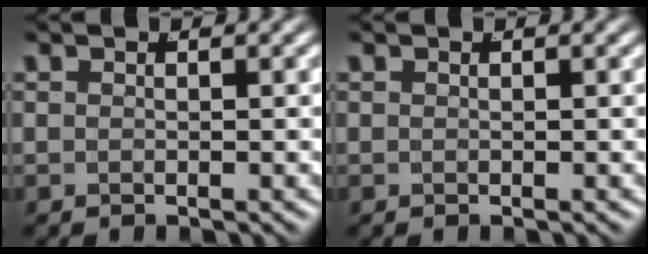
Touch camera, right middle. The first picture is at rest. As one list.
[{"total": 0.0}]